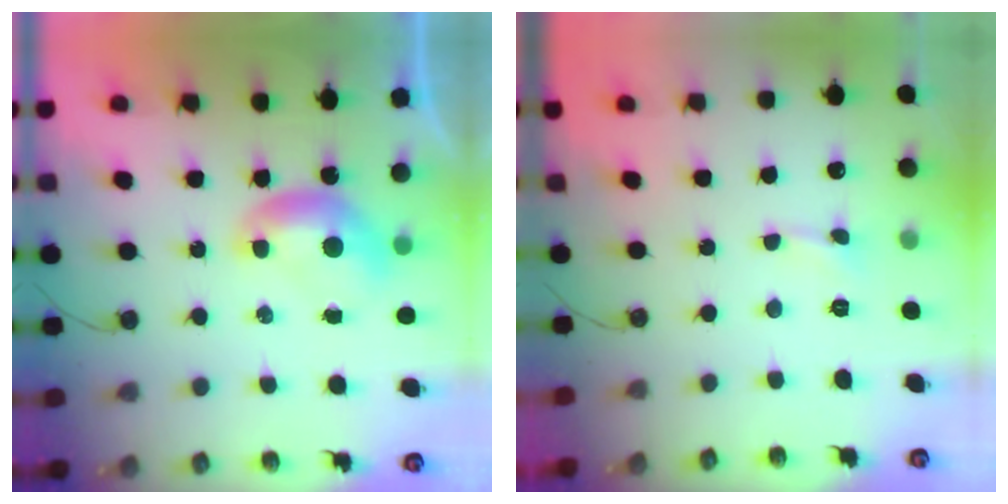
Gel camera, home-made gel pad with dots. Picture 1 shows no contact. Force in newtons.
{"total": 1.3, "press": 1.2, "slide": 0.4}